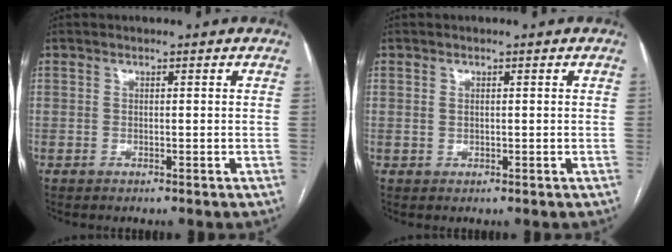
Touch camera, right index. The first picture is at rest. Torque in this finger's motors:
{"motor_torque": [-0.07, 0.11, -0.05, 0.00]}